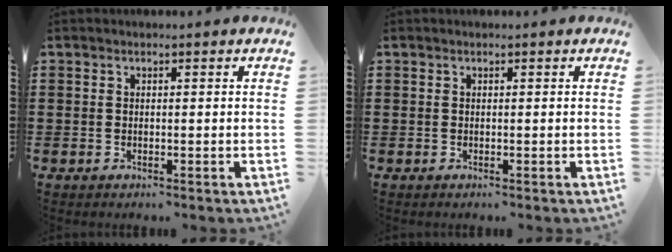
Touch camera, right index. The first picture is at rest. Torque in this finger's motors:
{"motor_torque": [0.00, 0.00, 0.02, 0.00]}